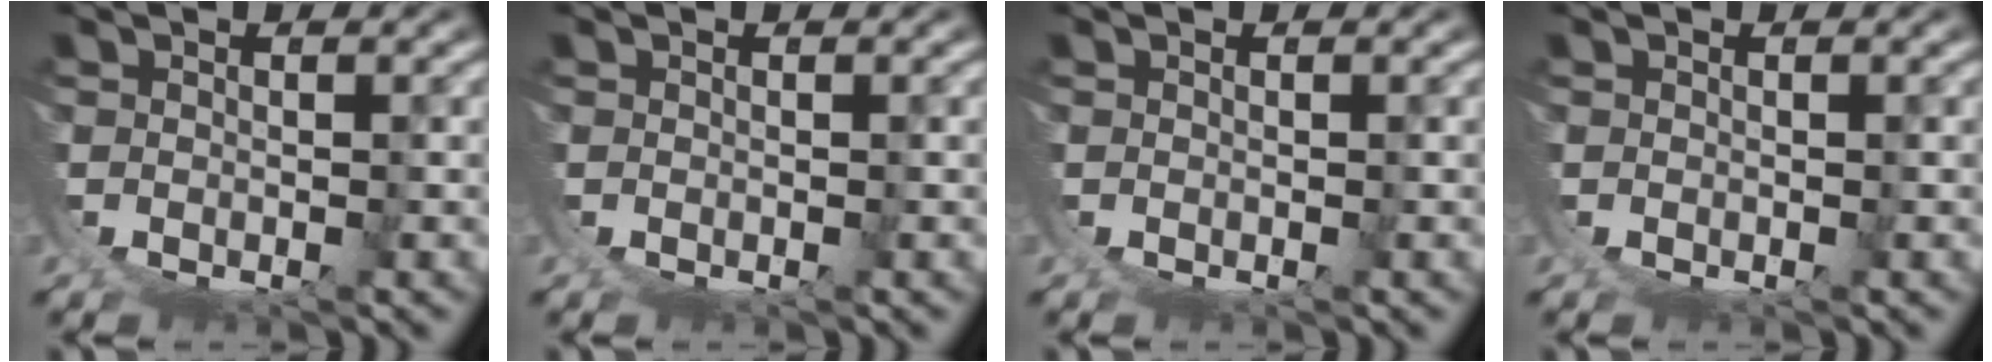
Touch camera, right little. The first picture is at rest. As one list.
[{"total": 0.0}, {"total": 0.0}, {"total": 0.0}]